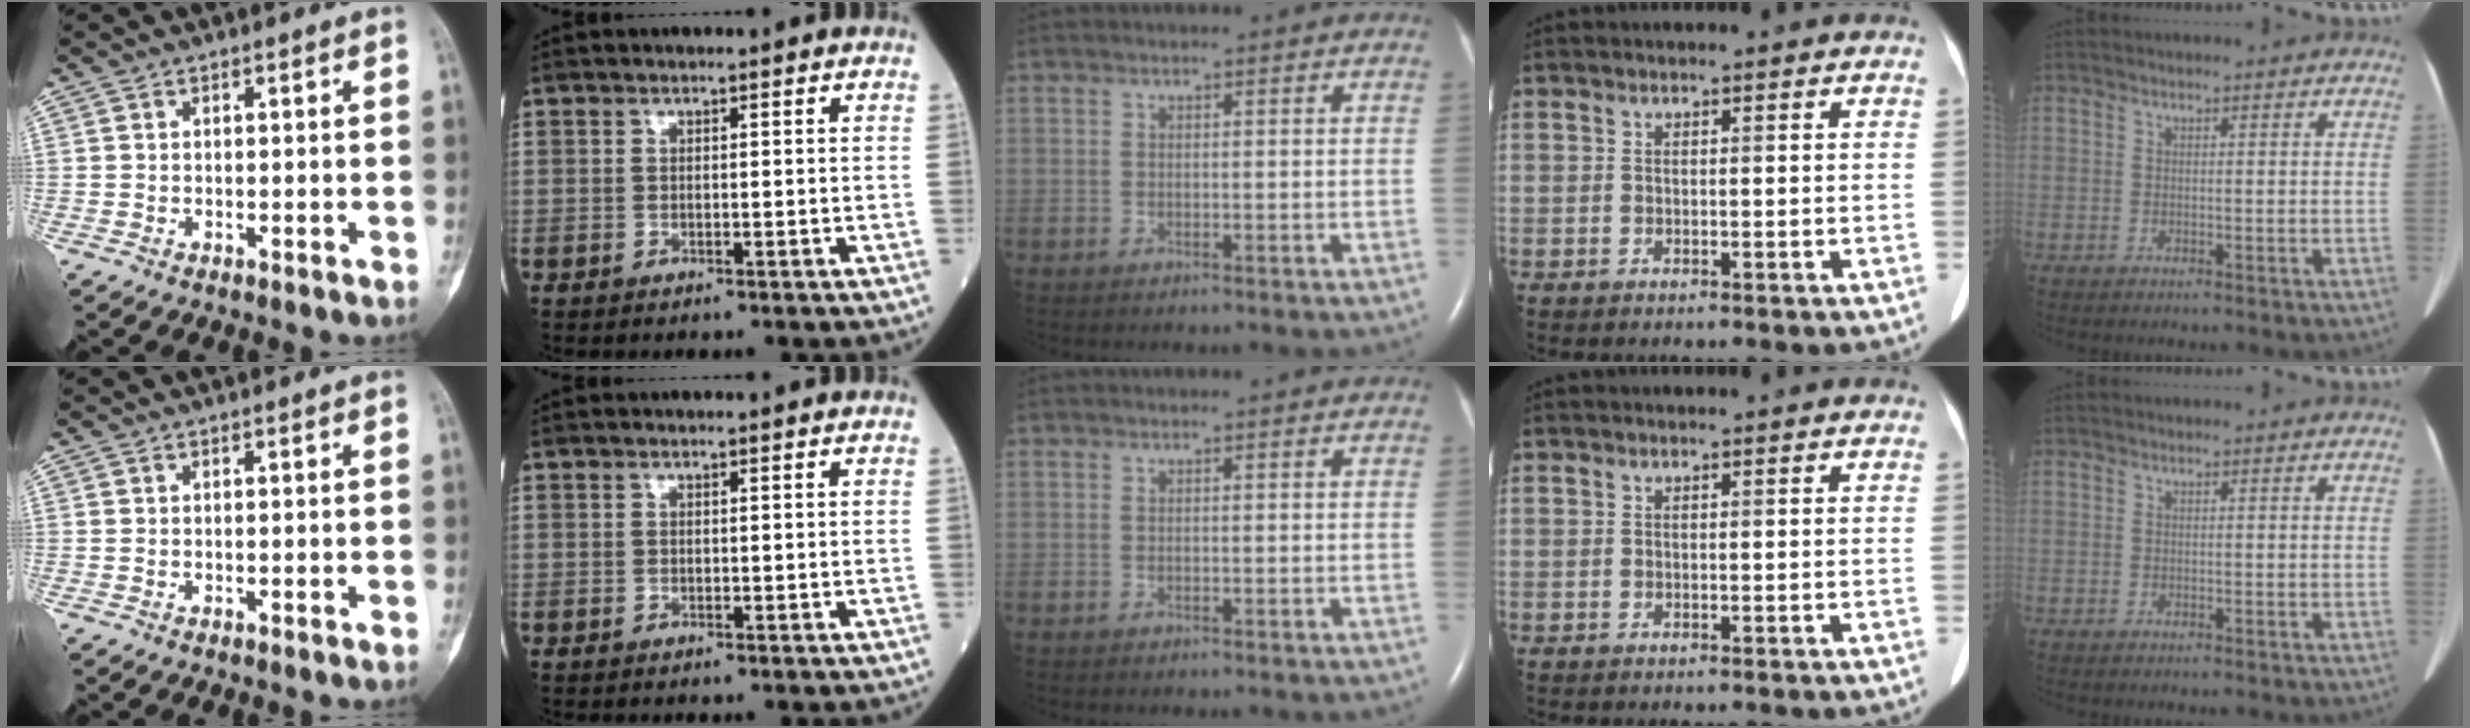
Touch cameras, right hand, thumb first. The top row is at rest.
{}